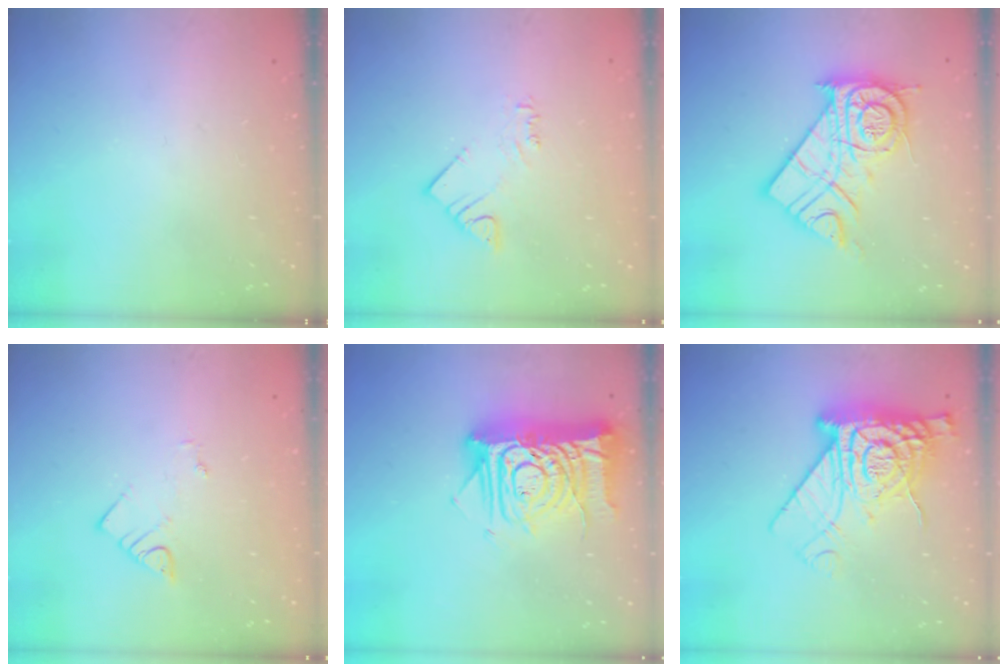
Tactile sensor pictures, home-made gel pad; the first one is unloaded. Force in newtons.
{"total": 3.2, "press": 3.2, "slide": 0.2}
{"total": 18.2, "press": 18.1, "slide": 1.7}
{"total": 1.9, "press": 1.8, "slide": 0.4}
{"total": 17.4, "press": 17.3, "slide": 2.2}
{"total": 16.6, "press": 16.5, "slide": 1.3}